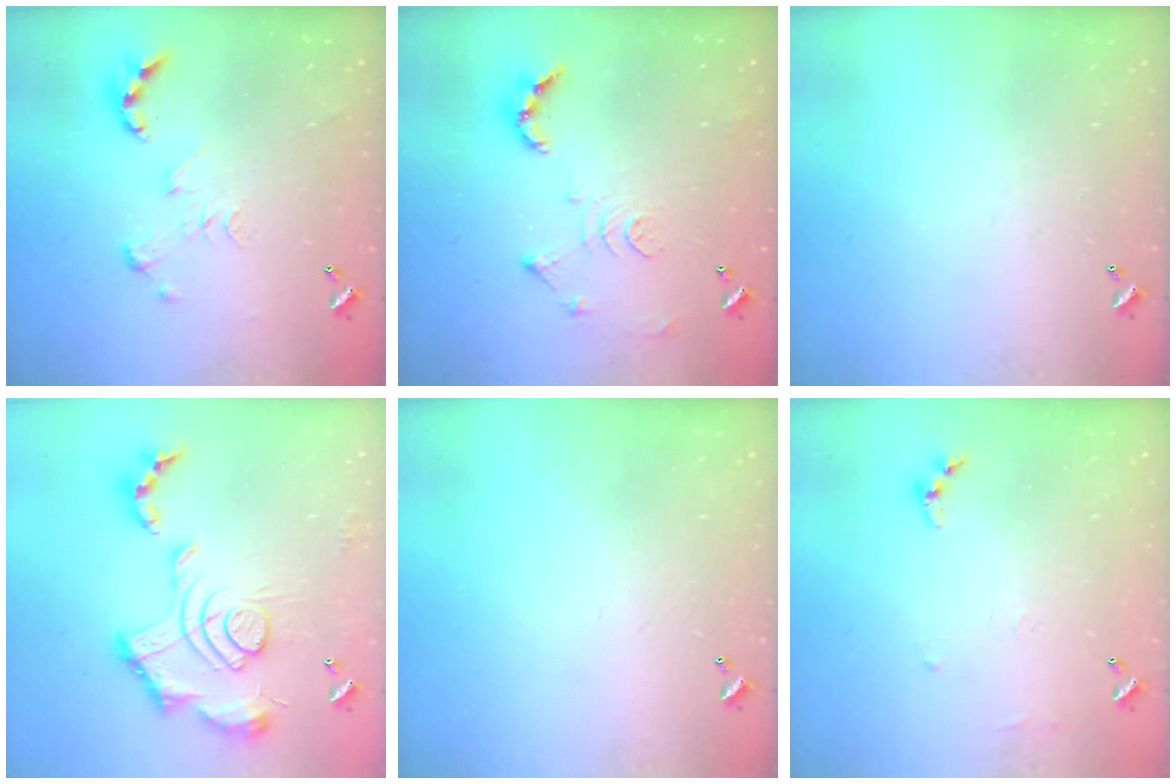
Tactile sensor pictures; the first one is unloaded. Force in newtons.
{"total": 12.0, "press": 11.9, "slide": 1.3}
{"total": 0.0}
{"total": 2.4, "press": 1.9, "slide": 1.5}
{"total": 0.0}
{"total": 6.5, "press": 6.5, "slide": 0.8}